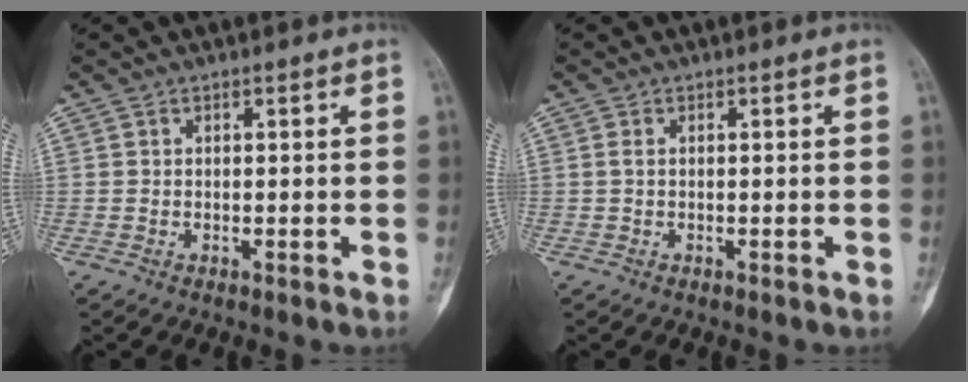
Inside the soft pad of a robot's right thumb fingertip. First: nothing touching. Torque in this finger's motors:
{"motor_torque": [-0.65, -0.12, 0.33, 0.07, 0.02]}